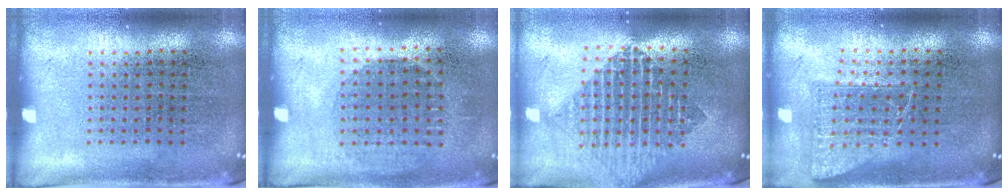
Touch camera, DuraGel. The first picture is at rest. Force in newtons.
{"total": 1.0, "press": 0.9, "slide": 0.5}
{"total": 1.9, "press": 1.6, "slide": 1.1}
{"total": 1.1, "press": 0.9, "slide": 0.6}